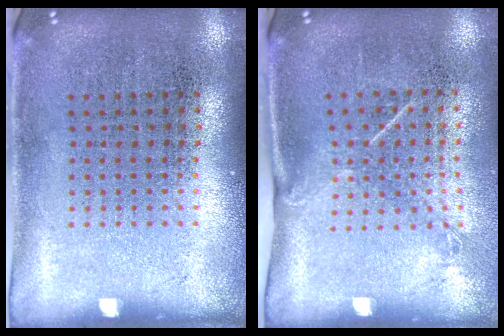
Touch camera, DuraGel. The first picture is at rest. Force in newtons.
{"total": 1.5, "press": 1.0, "slide": 1.1}